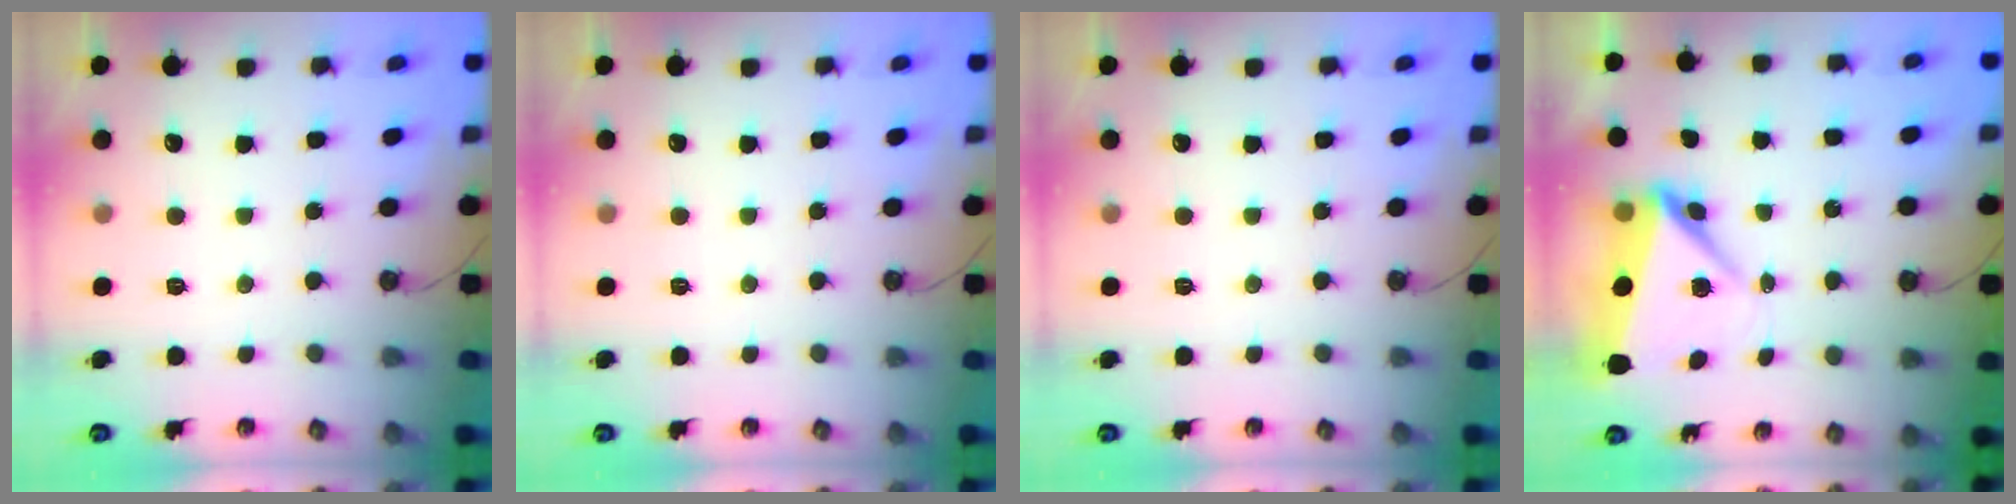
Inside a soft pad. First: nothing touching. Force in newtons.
{"total": 0.0}
{"total": 0.0}
{"total": 7.3, "press": 7.0, "slide": 1.8}